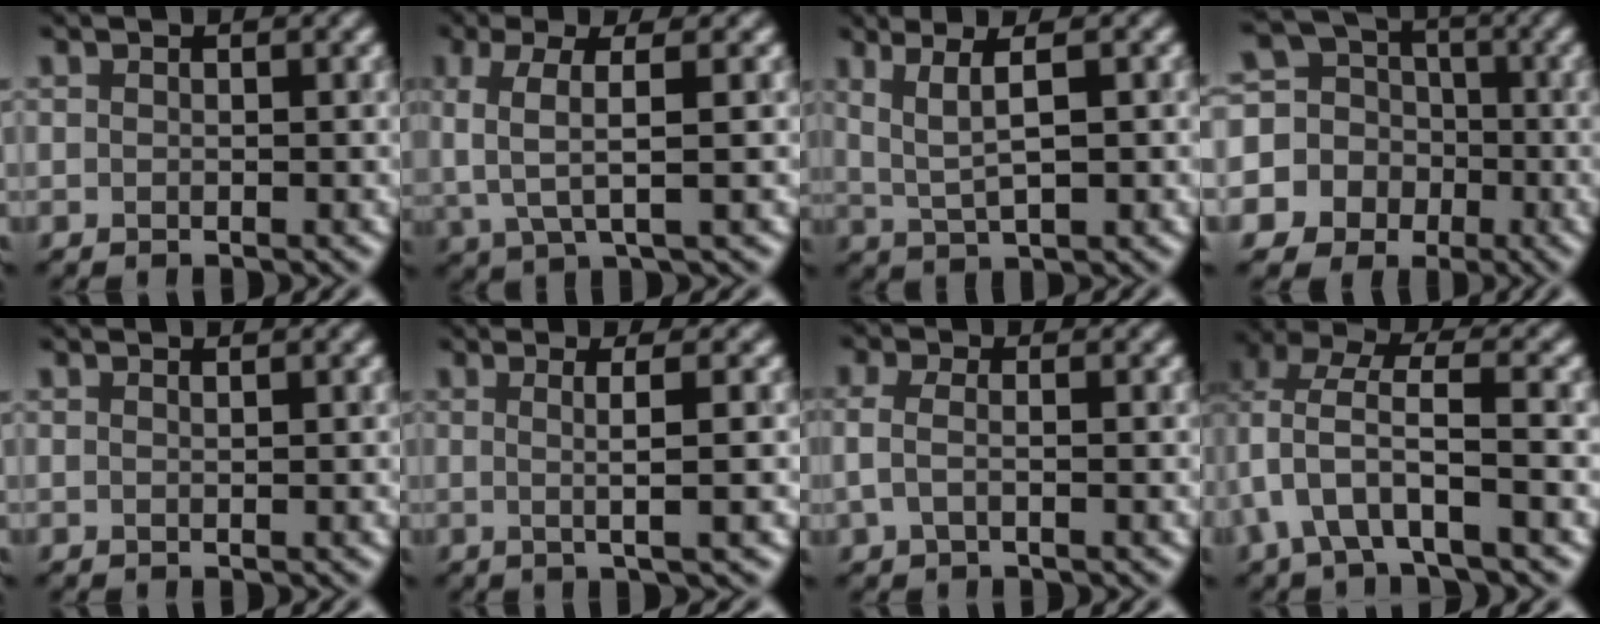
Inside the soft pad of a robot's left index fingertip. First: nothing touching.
{"total": 4.1, "force": [0.8, 1.1, 3.8], "torque": [-0.083, 0.005, 0.018]}
{"total": 3.7, "force": [1.2, 0.8, 3.4], "torque": [-0.066, 0.001, 0.034]}
{"total": 9.0, "force": [-1.9, 8.5, 2.4], "torque": [-0.076, 0.018, -0.059]}
{"total": 0.6, "force": [0.4, 0.3, 0.4], "torque": [-0.002, -0.002, -0.001]}
{"total": 3.3, "force": [0.2, 0.7, 3.2], "torque": [-0.050, 0.003, -0.002]}
{"total": 1.9, "force": [-0.2, 0.9, 1.6], "torque": [-0.041, 0.000, -0.007]}
{"total": 5.4, "force": [-1.0, 2.1, 4.8], "torque": [-0.100, 0.008, -0.023]}